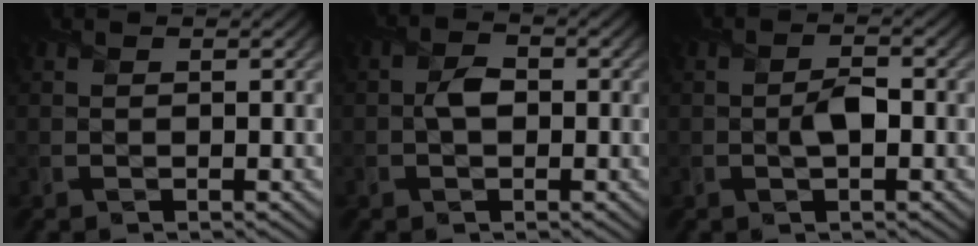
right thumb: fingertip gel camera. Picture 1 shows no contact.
{"total": 2.3, "force": [-0.3, 1.6, 1.6], "torque": [-0.033, 0.002, -0.009]}
{"total": 2.6, "force": [-0.4, 1.3, 2.1], "torque": [-0.041, -0.001, -0.008]}